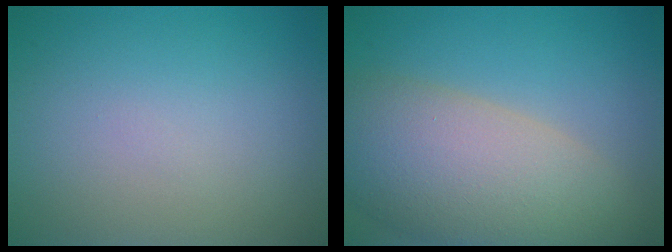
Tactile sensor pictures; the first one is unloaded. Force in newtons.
{"total": 9.9, "press": 9.9, "slide": 1.0}